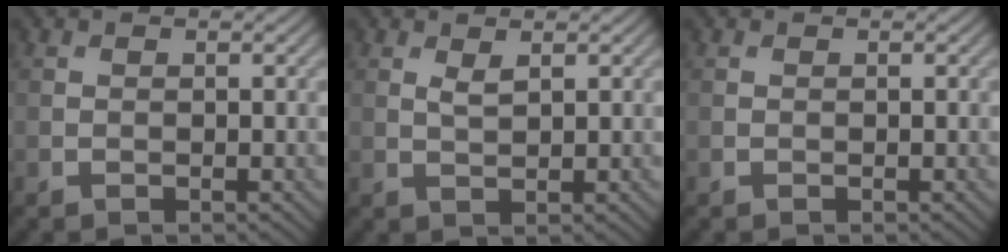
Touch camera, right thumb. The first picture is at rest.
{"total": 1.5, "force": [0.9, 0.4, 1.1], "torque": [-0.029, -0.002, 0.021]}
{"total": 0.0}